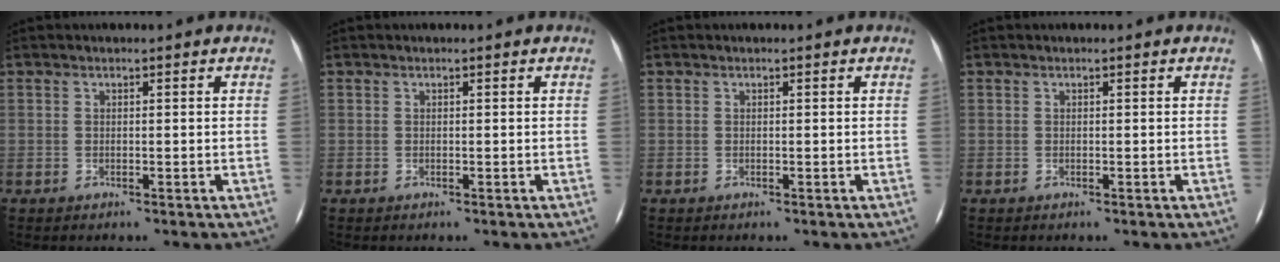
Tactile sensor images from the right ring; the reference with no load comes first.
{"total": 0.0}
{"total": 0.0}
{"total": 0.0}